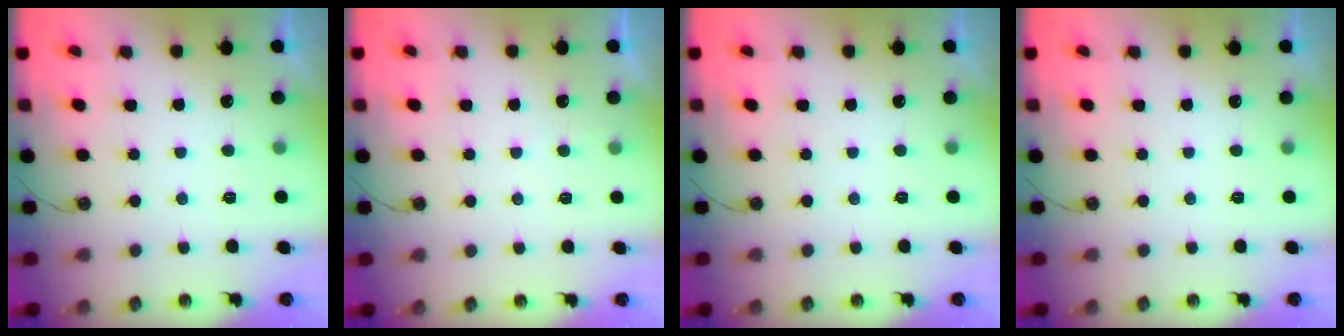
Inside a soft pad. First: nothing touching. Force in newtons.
{"total": 2.0, "press": 2.0, "slide": 0.3}
{"total": 0.0}
{"total": 0.0}